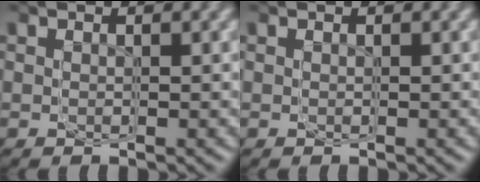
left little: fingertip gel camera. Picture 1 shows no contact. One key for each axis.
{"total": 0.0}